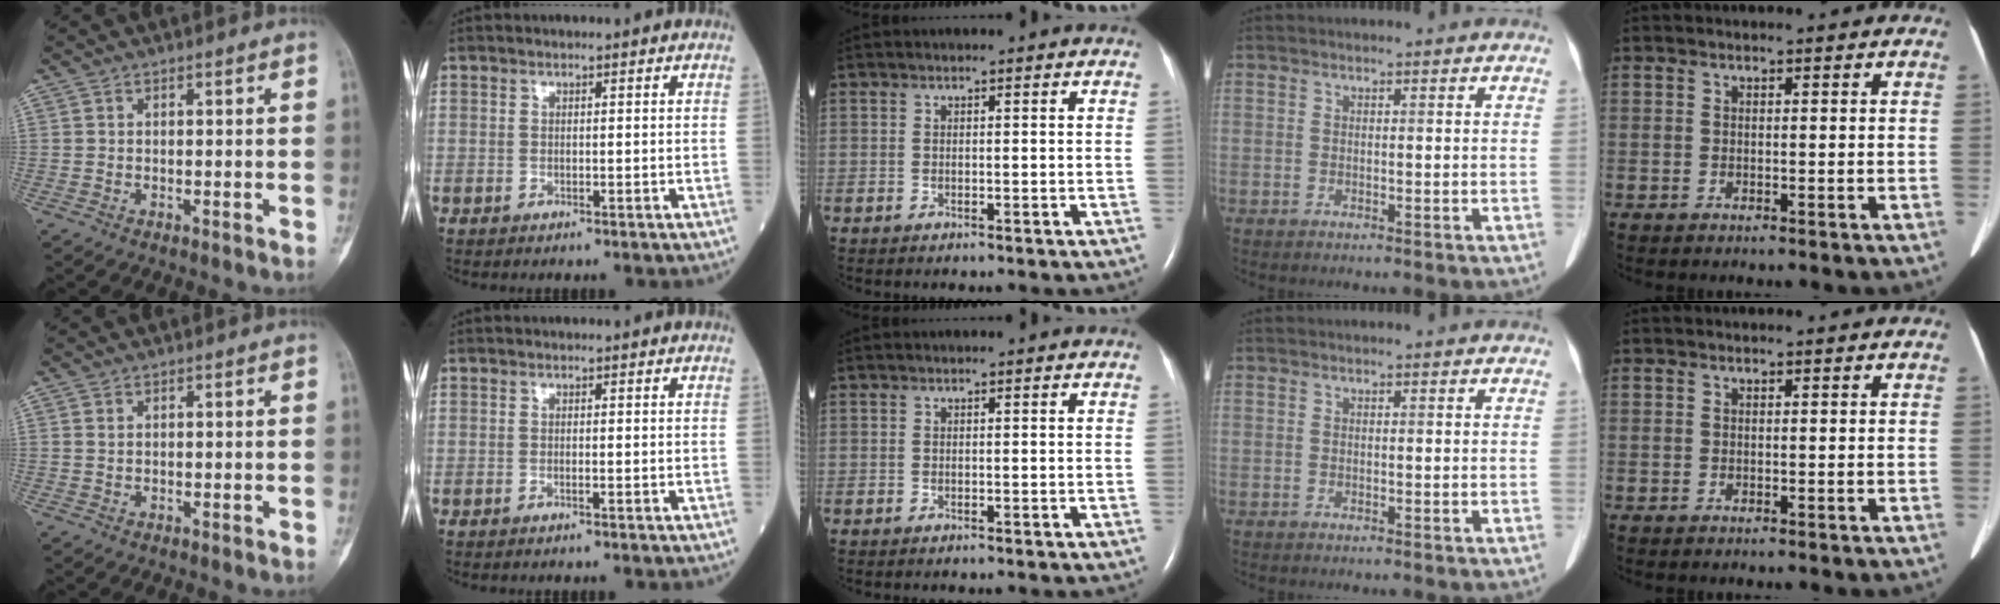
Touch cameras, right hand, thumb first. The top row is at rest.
{"thumb": {"total": 0.6, "force": [0.2, 0.3, 0.4], "torque": [-0.013, 0.004, 0.005]}, "index": {"total": 0.5, "force": [-0.3, 0.0, 0.5], "torque": [-0.011, 0.002, -0.004]}}